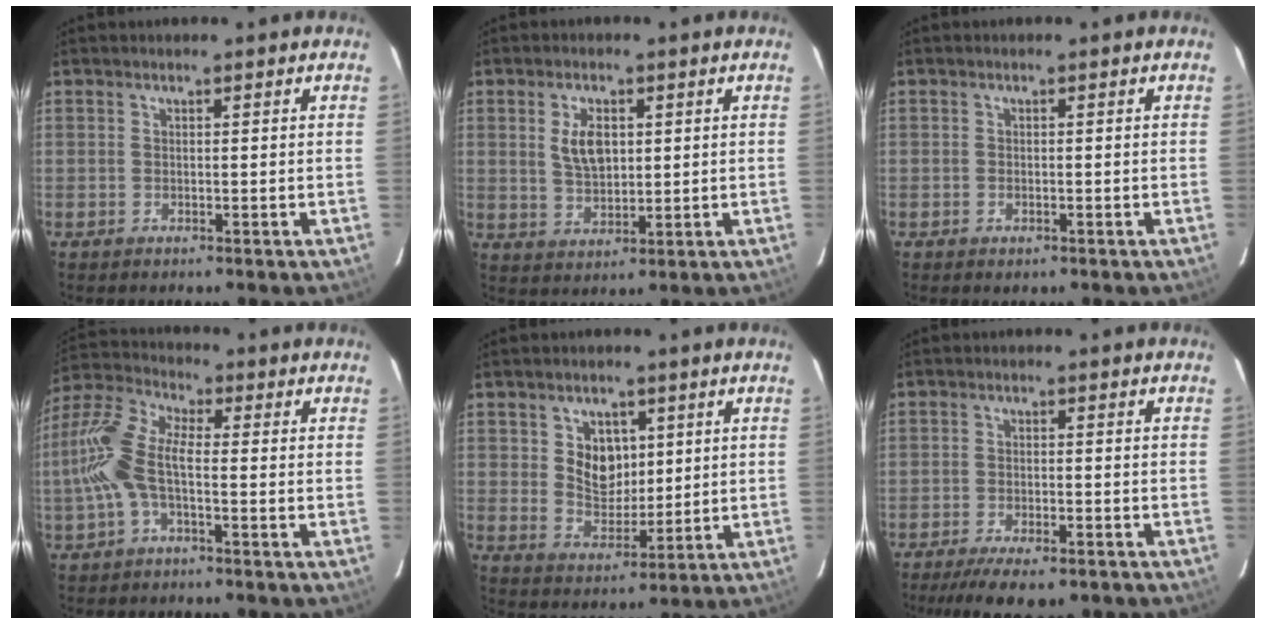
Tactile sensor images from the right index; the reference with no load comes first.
{"total": 6.1, "force": [1.5, 3.4, 4.8], "torque": [-0.089, 0.004, 0.033]}
{"total": 1.1, "force": [-0.7, 0.7, 0.5], "torque": [-0.009, -0.002, -0.010]}
{"total": 10.3, "force": [-2.0, 3.8, 9.3], "torque": [-0.217, 0.014, -0.043]}
{"total": 7.4, "force": [2.1, 5.8, 4.1], "torque": [-0.069, 0.004, 0.048]}
{"total": 10.7, "force": [-8.3, 3.1, 6.0], "torque": [-0.132, -0.026, -0.128]}